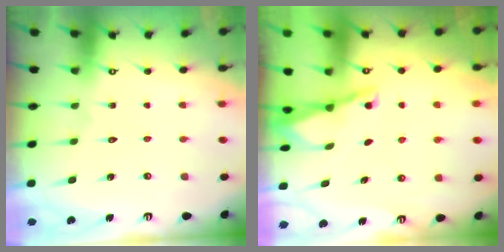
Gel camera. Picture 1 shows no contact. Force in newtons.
{"total": 2.9, "press": 2.8, "slide": 0.3}